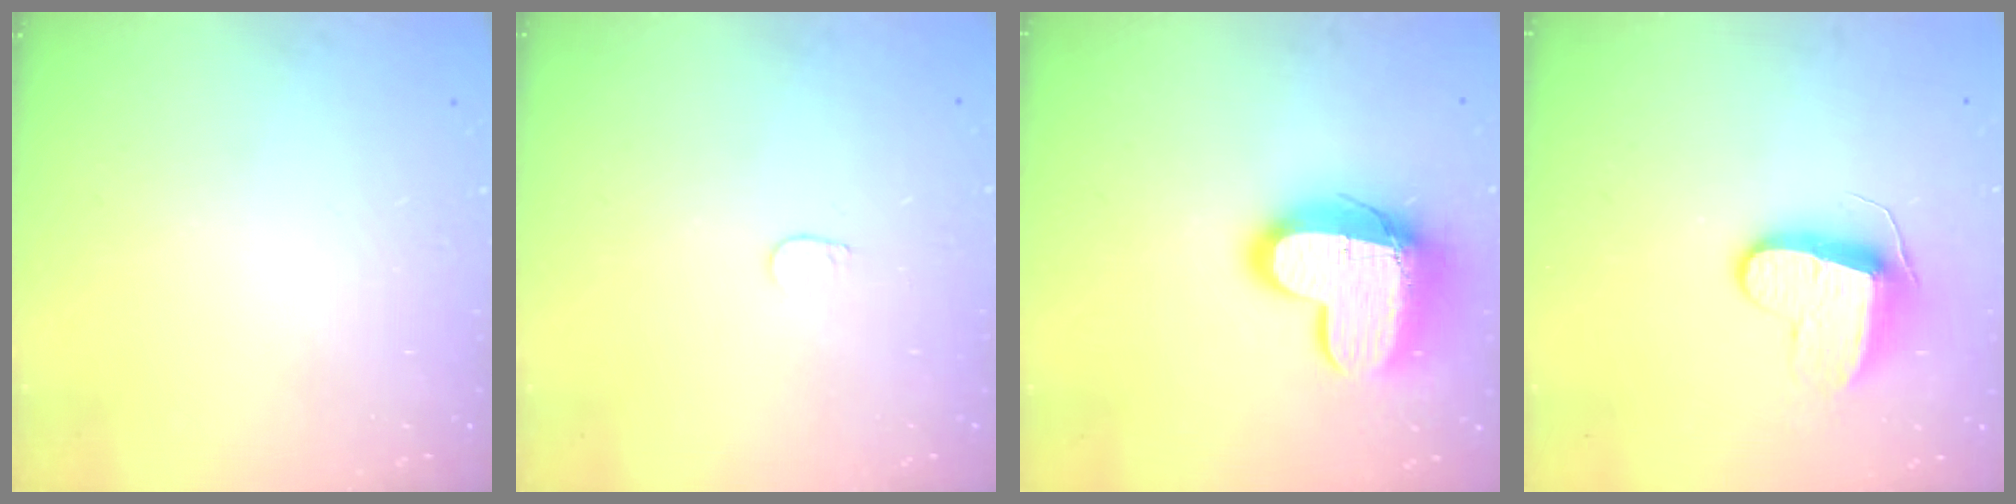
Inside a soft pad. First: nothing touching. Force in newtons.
{"total": 3.3, "press": 3.3, "slide": 0.3}
{"total": 15.2, "press": 15.2, "slide": 1.4}
{"total": 9.7, "press": 9.7, "slide": 0.2}